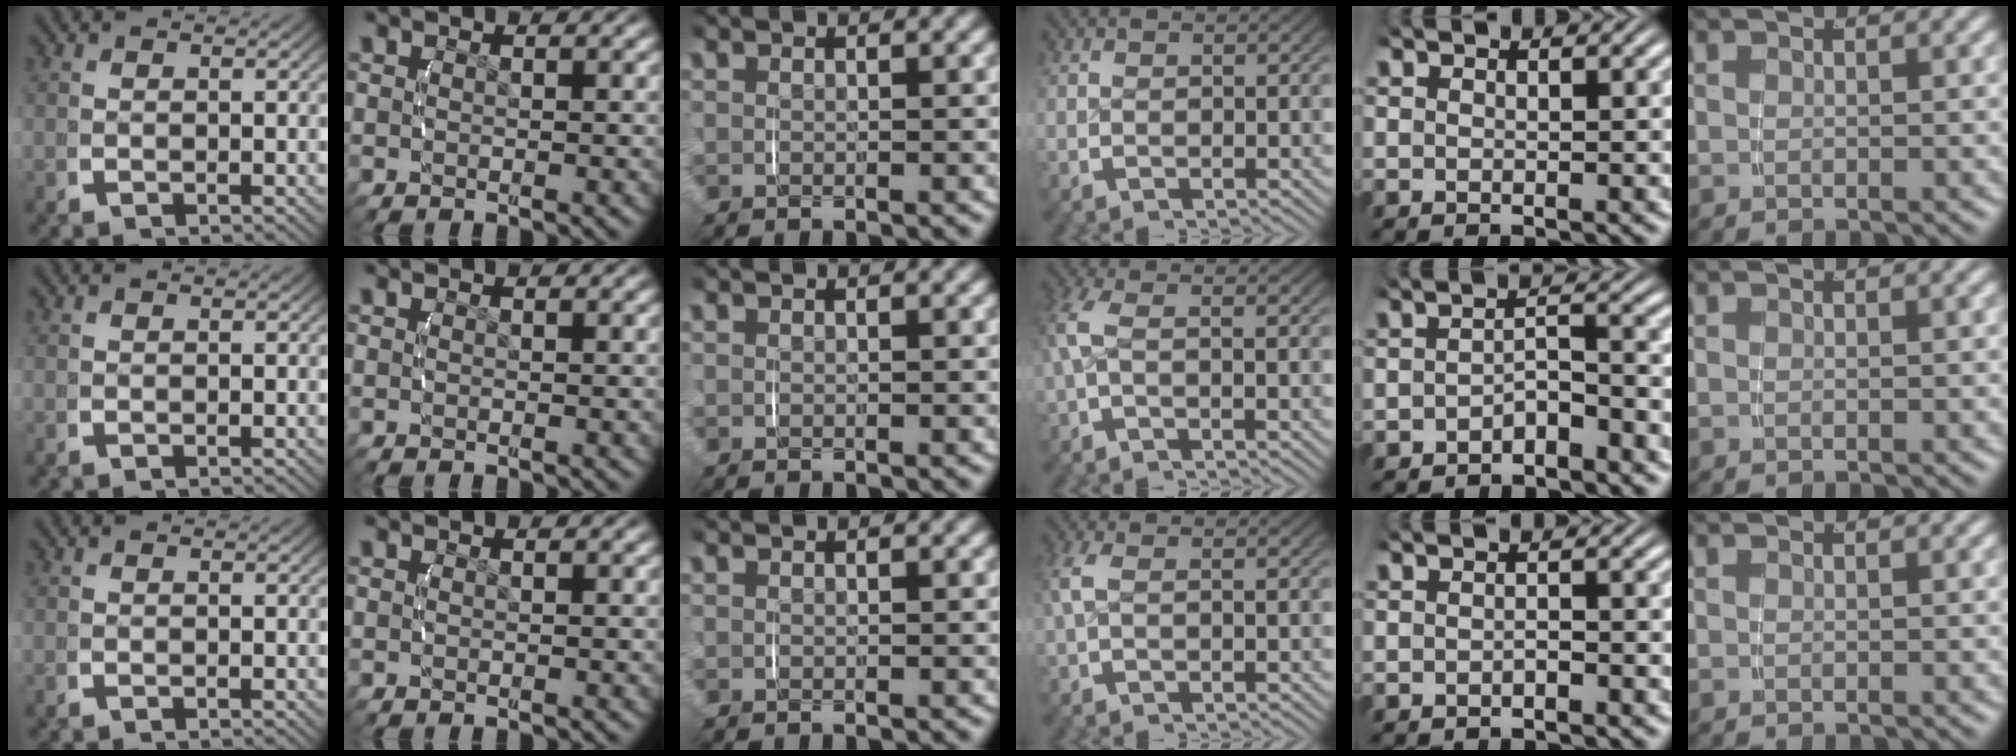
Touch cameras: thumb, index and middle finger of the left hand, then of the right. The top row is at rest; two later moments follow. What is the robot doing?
{"motion": "lift_and_place", "object": "toothpaste"}